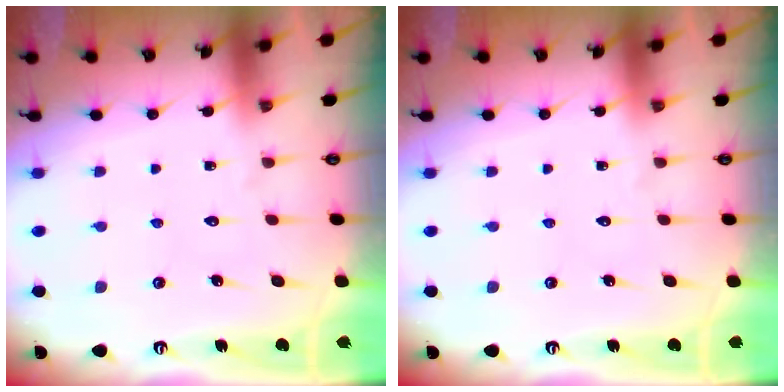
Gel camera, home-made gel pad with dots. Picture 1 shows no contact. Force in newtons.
{"total": 0.0}